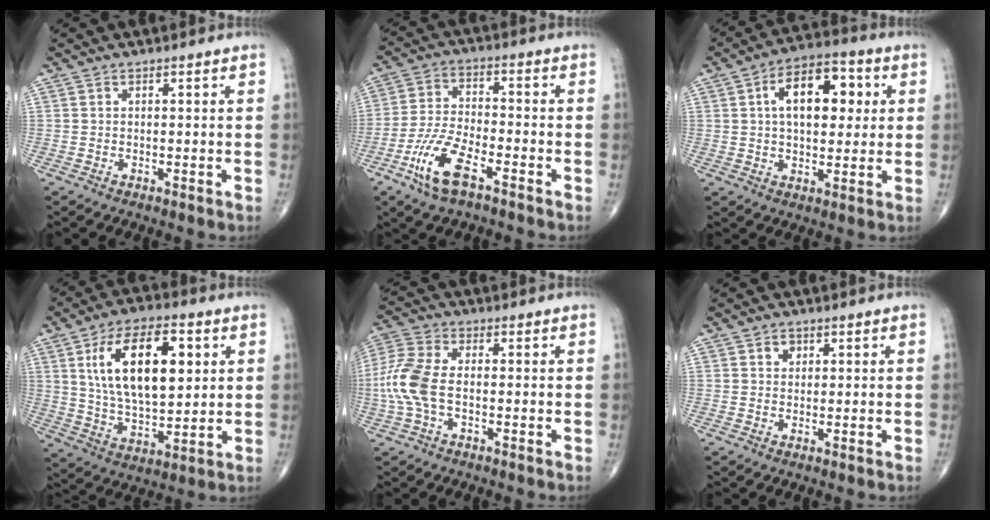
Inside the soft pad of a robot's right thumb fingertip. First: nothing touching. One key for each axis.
{"total": 10.6, "fx": -5.8, "fy": 3.7, "fz": 8.1, "tx": -0.172, "ty": 0.023, "tz": -0.112}
{"total": 13.7, "fx": 3.1, "fy": 7.7, "fz": 11.0, "tx": -0.141, "ty": 0.014, "tz": 0.043}
{"total": 19.0, "fx": 5.2, "fy": 9.3, "fz": 15.7, "tx": -0.247, "ty": -0.011, "tz": 0.096}
{"total": 9.4, "fx": -1.3, "fy": 4.9, "fz": 8.0, "tx": -0.202, "ty": 0.022, "tz": -0.030}
{"total": 1.9, "fx": 0.8, "fy": 1.5, "fz": 0.7, "tx": 0.000, "ty": -0.002, "tz": 0.010}